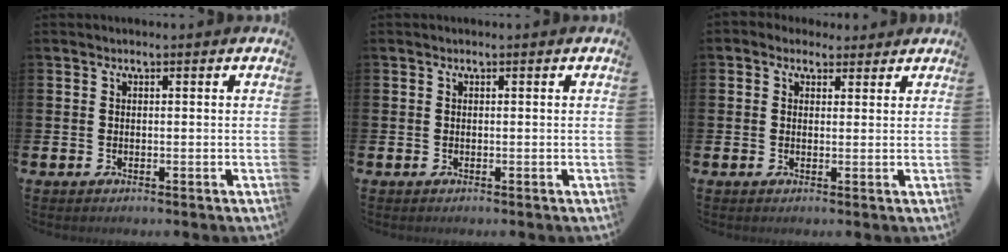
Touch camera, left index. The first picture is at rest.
{"total": 0.0}
{"total": 2.2, "force": [1.8, 1.2, 0.1], "torque": [0.004, 0.000, 0.030]}